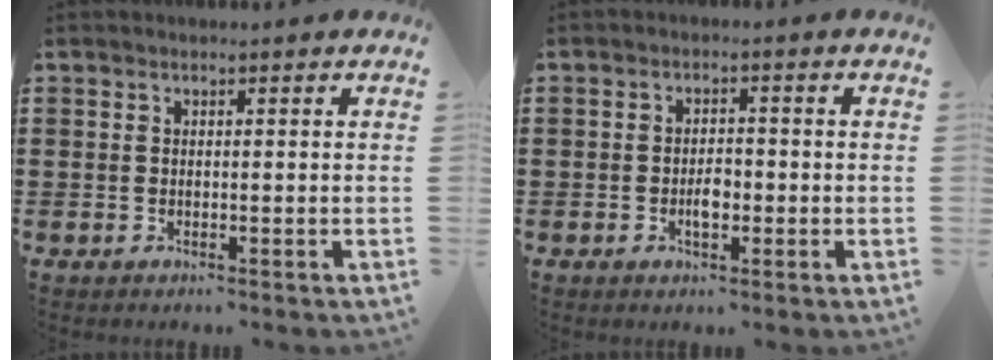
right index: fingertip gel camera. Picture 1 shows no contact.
{"total": 2.7, "force": [-0.8, 1.2, 2.3], "torque": [-0.044, 0.002, -0.014]}